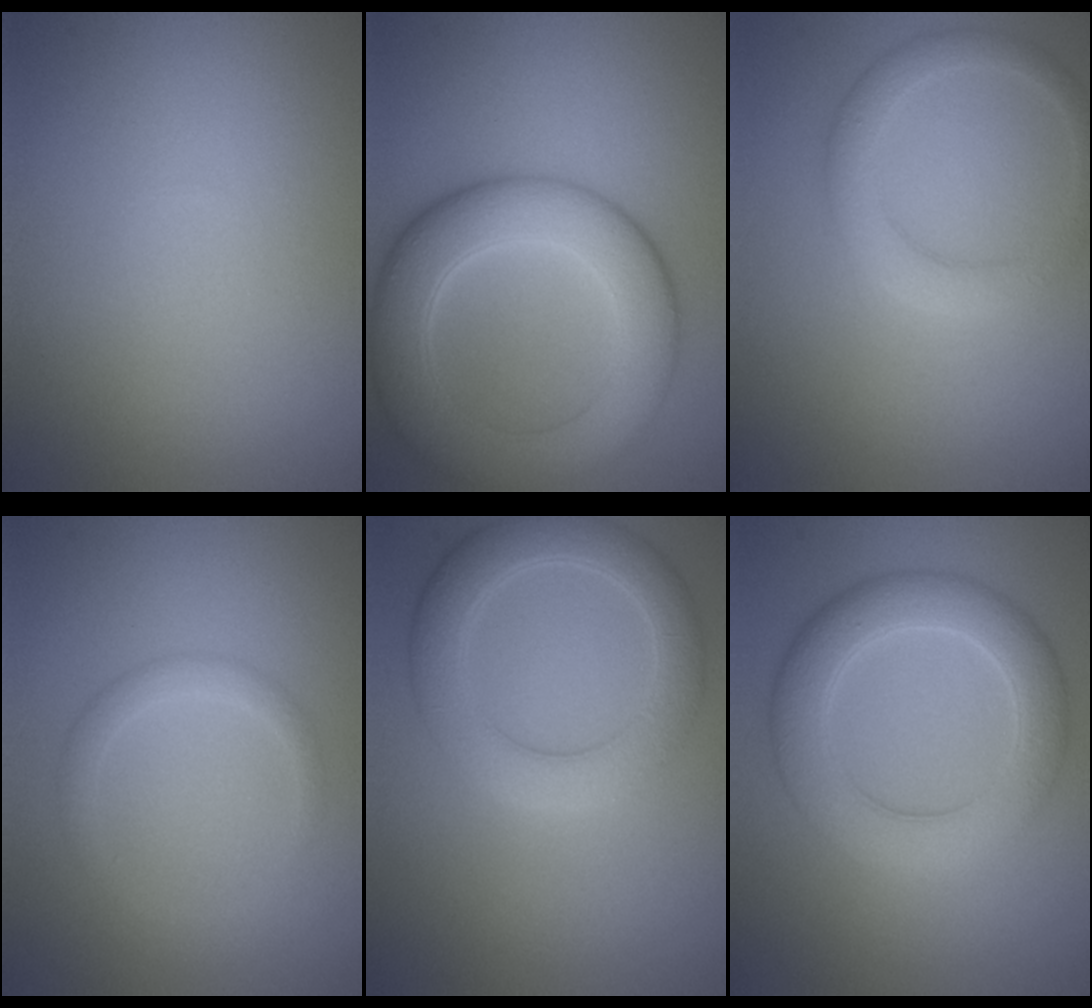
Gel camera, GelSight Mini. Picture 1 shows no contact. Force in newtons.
{"total": 8.4, "press": 8.3, "slide": 0.3}
{"total": 2.9, "press": 2.9, "slide": 0.1}
{"total": 1.5, "press": 1.5, "slide": 0.0}
{"total": 4.9, "press": 4.9, "slide": 0.4}
{"total": 5.8, "press": 5.8, "slide": 0.3}